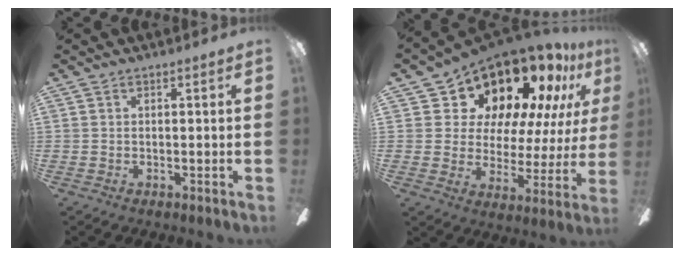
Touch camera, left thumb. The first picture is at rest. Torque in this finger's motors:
{"motor_torque": [1.62, 3.39, 1.40, -1.37, 0.10]}